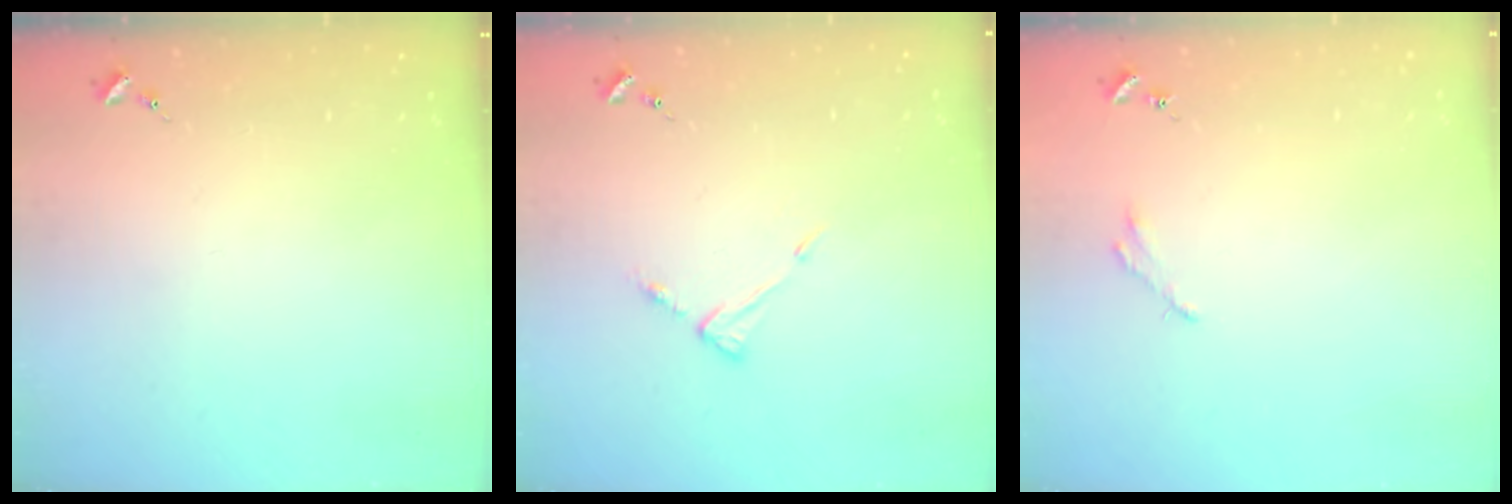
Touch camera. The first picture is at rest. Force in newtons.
{"total": 5.6, "press": 5.6, "slide": 0.3}
{"total": 2.5, "press": 2.5, "slide": 0.2}